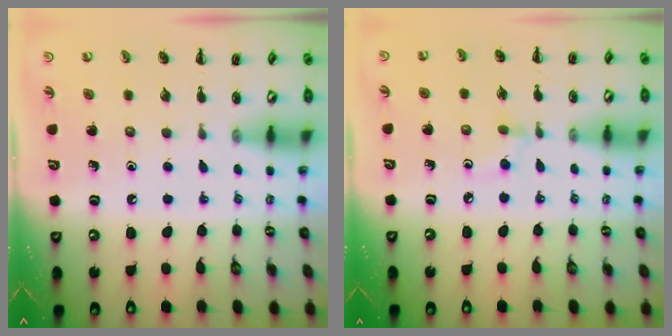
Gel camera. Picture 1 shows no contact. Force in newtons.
{"total": 3.7, "press": 3.4, "slide": 1.4}